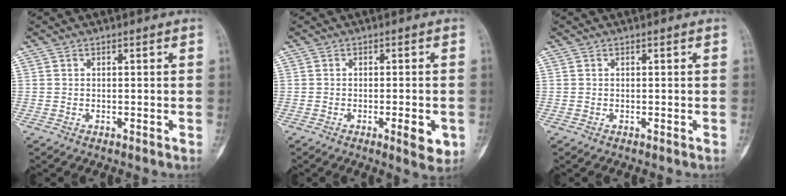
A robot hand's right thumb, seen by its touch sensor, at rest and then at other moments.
{"total": 5.2, "force": [-1.7, 1.5, 4.7], "torque": [-0.052, -0.005, -0.018]}
{"total": 0.0}